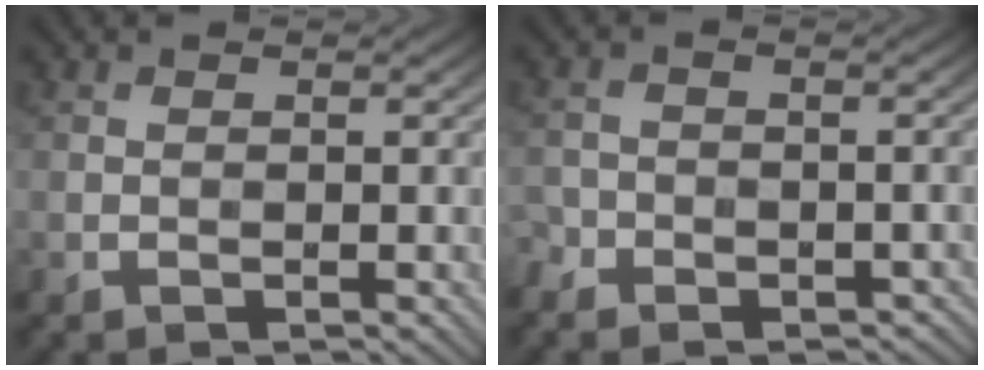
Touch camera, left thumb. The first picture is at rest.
{"total": 4.4, "force": [-3.3, 2.7, 1.1], "torque": [-0.016, -0.002, -0.052]}